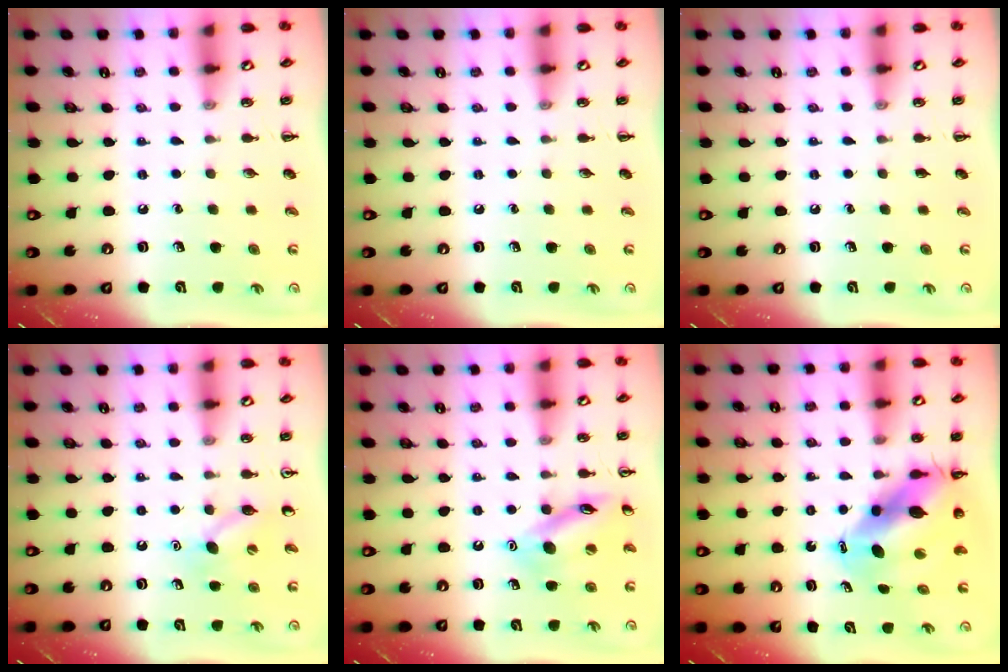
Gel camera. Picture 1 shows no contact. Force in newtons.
{"total": 0.0}
{"total": 0.0}
{"total": 7.9, "press": 7.7, "slide": 1.4}
{"total": 12.2, "press": 12.2, "slide": 0.9}
{"total": 11.2, "press": 10.8, "slide": 3.1}